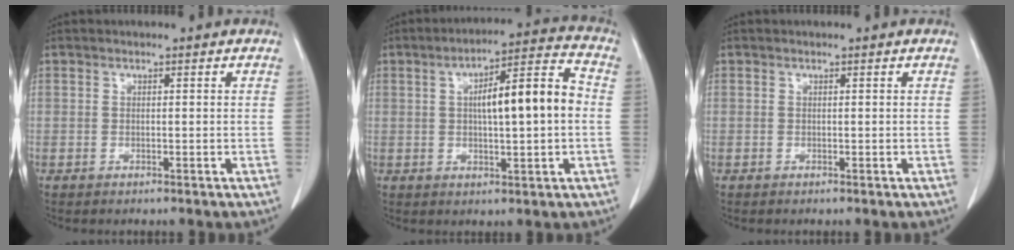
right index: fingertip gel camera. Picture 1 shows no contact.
{"total": 11.6, "force": [0.7, 2.0, 11.4], "torque": [-0.175, 0.029, 0.010]}
{"total": 0.0}